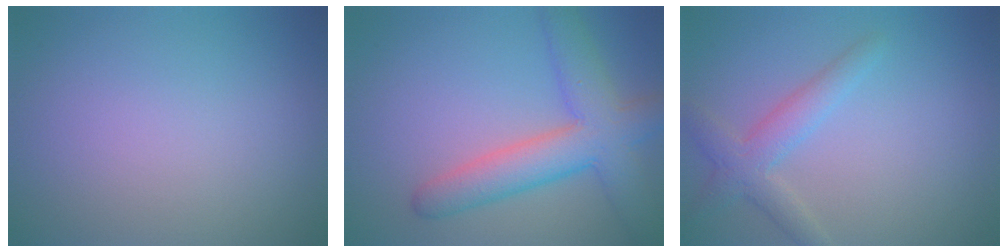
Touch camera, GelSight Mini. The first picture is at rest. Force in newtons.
{"total": 6.6, "press": 6.6, "slide": 0.3}
{"total": 3.0, "press": 3.0, "slide": 0.1}